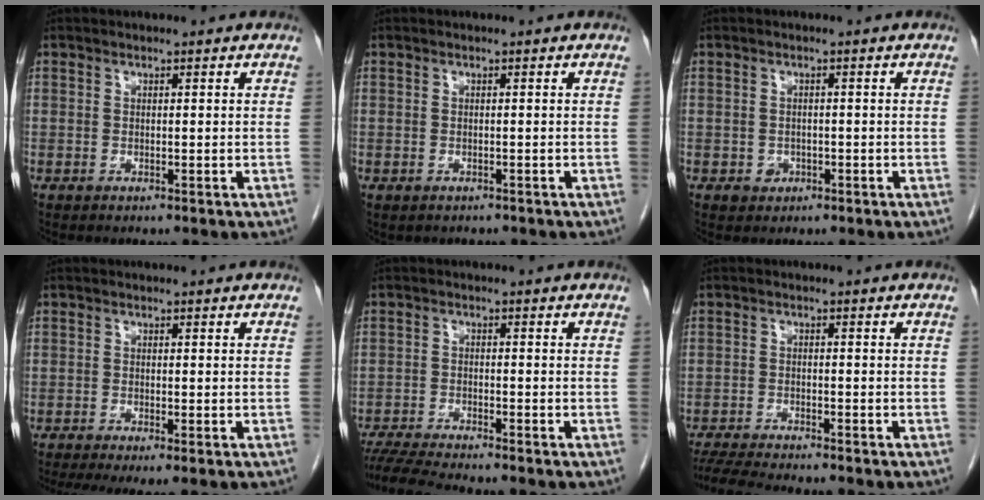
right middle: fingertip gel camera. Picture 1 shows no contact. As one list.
[{"total": 1.1, "force": [-0.9, 0.6, 0.1], "torque": [-0.008, -0.001, -0.011]}, {"total": 1.6, "force": [-0.6, 1.4, 0.5], "torque": [-0.006, 0.005, -0.005]}, {"total": 5.4, "force": [-3.9, 0.7, 3.7], "torque": [-0.056, -0.017, -0.066]}, {"total": 7.2, "force": [-6.6, -0.9, 2.8], "torque": [-0.046, -0.020, -0.115]}, {"total": 8.2, "force": [-7.5, 0.0, 3.5], "torque": [-0.056, -0.017, -0.122]}]